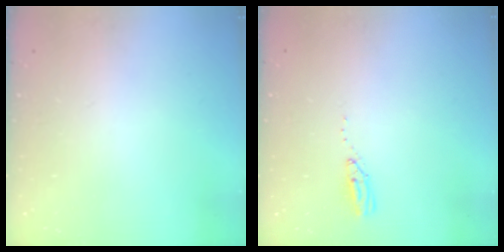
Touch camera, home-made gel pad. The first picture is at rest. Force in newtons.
{"total": 3.6, "press": 3.5, "slide": 0.3}